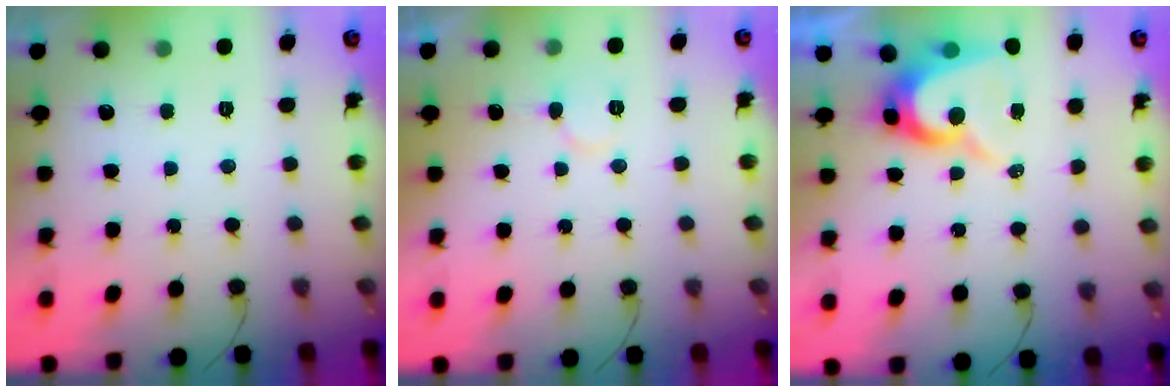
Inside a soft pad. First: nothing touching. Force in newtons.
{"total": 6.1, "press": 6.1, "slide": 0.5}
{"total": 10.0, "press": 10.0, "slide": 0.9}